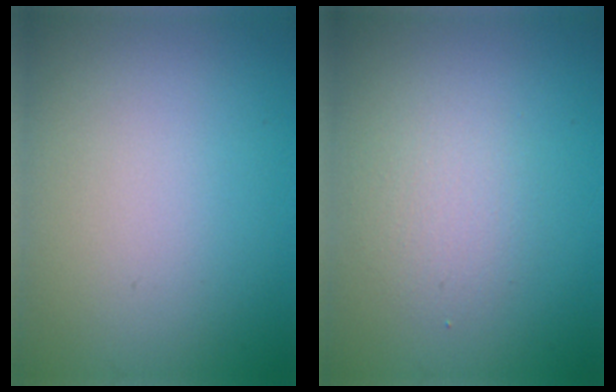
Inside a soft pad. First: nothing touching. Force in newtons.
{"total": 1.9, "press": 1.9, "slide": 0.0}